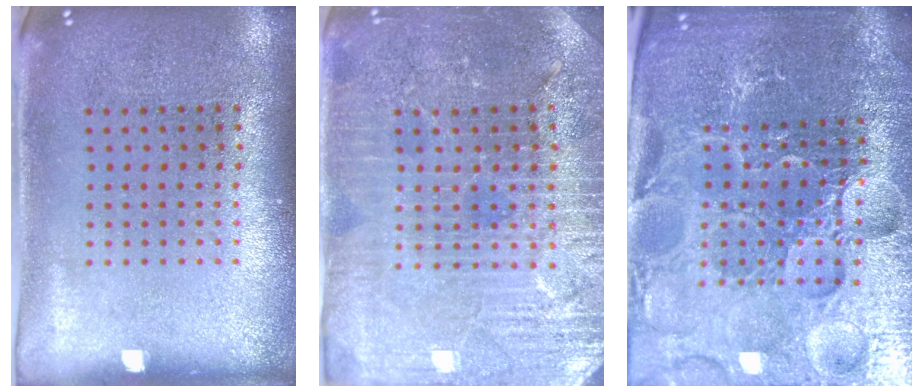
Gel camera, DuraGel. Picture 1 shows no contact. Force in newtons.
{"total": 4.0, "press": 3.8, "slide": 1.2}
{"total": 5.3, "press": 5.0, "slide": 1.6}